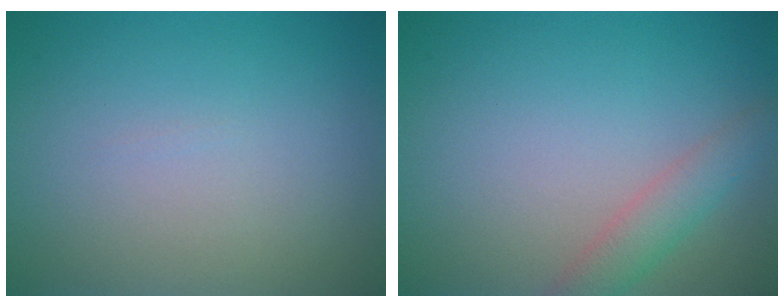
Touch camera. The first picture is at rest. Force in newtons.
{"total": 2.5, "press": 2.5, "slide": 0.1}